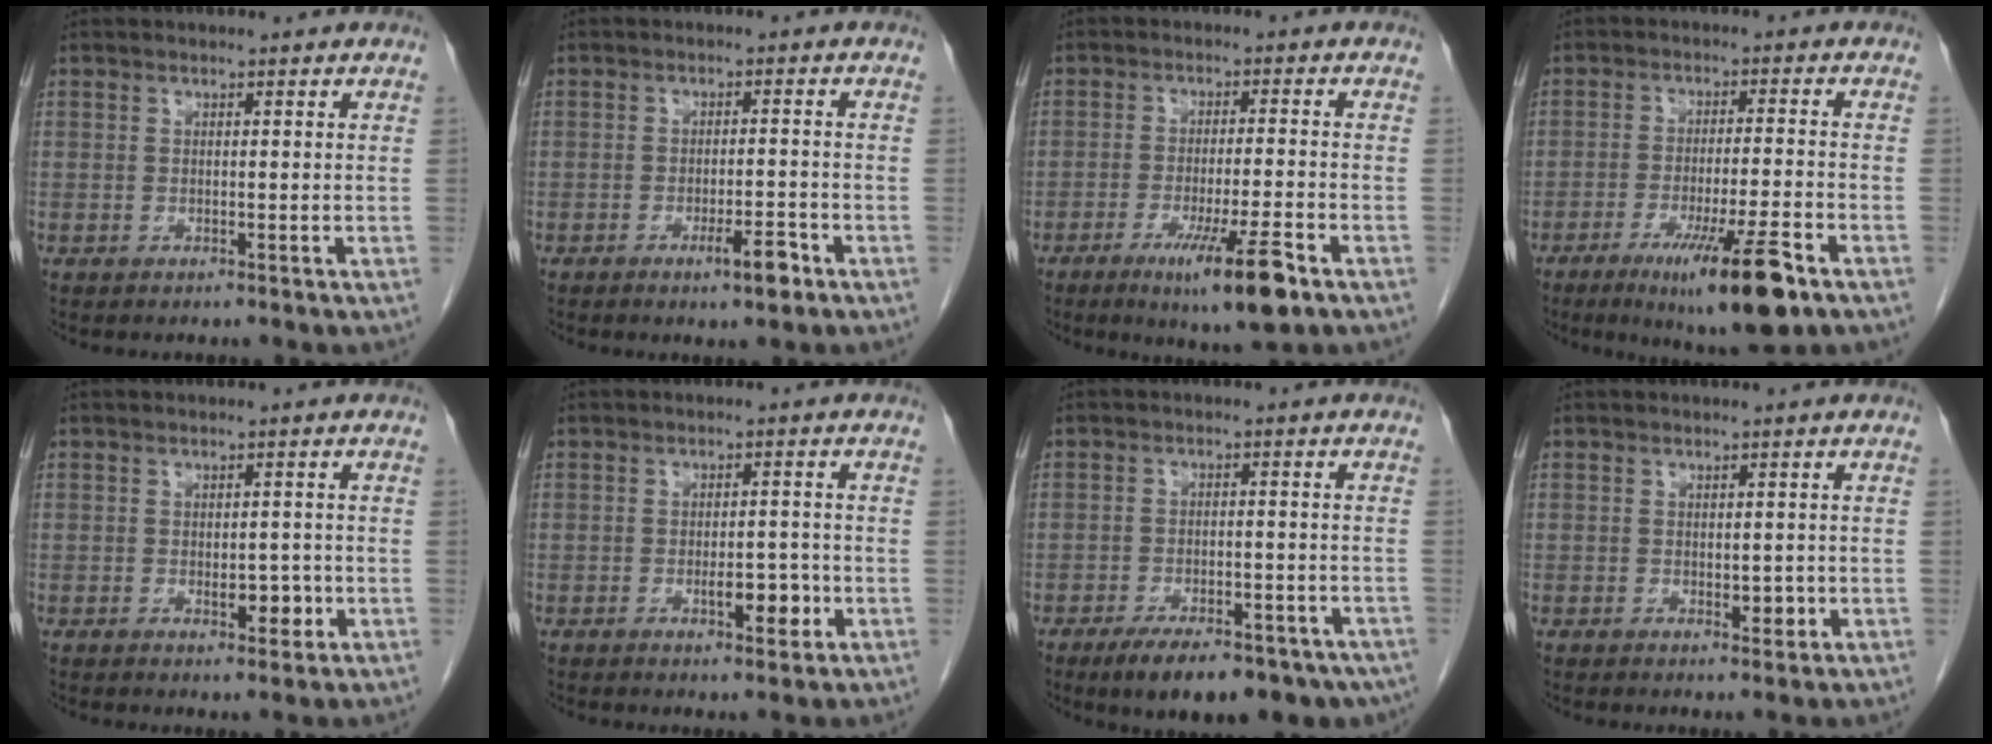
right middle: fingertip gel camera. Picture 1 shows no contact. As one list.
[{"total": 3.9, "force": [-2.2, 0.6, 3.1], "torque": [-0.048, -0.002, -0.033]}, {"total": 9.4, "force": [-5.2, 0.1, 7.8], "torque": [-0.129, -0.023, -0.081]}, {"total": 11.8, "force": [-6.7, 0.5, 9.7], "torque": [-0.156, -0.028, -0.103]}, {"total": 3.0, "force": [-0.8, 1.5, 2.5], "torque": [-0.029, 0.001, -0.006]}, {"total": 4.2, "force": [-1.5, 1.5, 3.6], "torque": [-0.050, 0.002, -0.015]}, {"total": 15.4, "force": [-10.8, 6.4, 8.9], "torque": [-0.103, -0.003, -0.144]}, {"total": 2.0, "force": [-0.4, 1.1, 1.6], "torque": [-0.018, -0.001, 0.000]}]